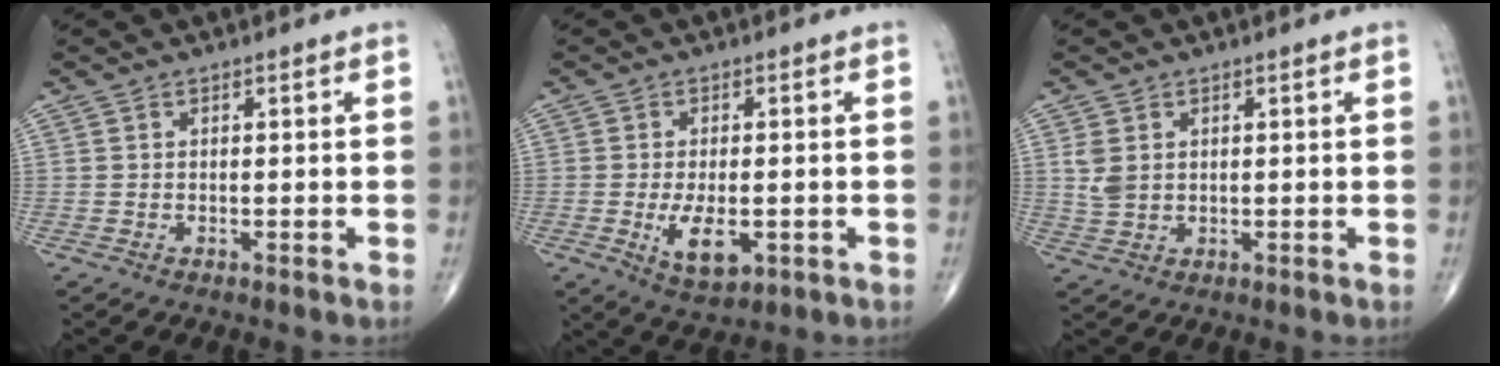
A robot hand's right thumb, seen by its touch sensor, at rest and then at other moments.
{"total": 7.1, "force": [-1.7, 3.5, 5.9], "torque": [-0.097, -0.010, -0.020]}
{"total": 3.5, "force": [0.9, 2.5, 2.2], "torque": [-0.043, -0.002, 0.025]}